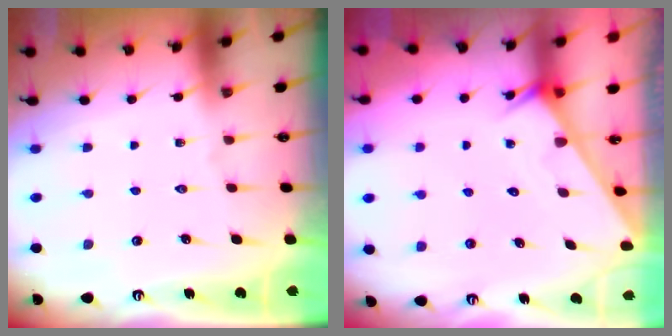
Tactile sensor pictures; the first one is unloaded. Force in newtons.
{"total": 2.0, "press": 2.0, "slide": 0.0}